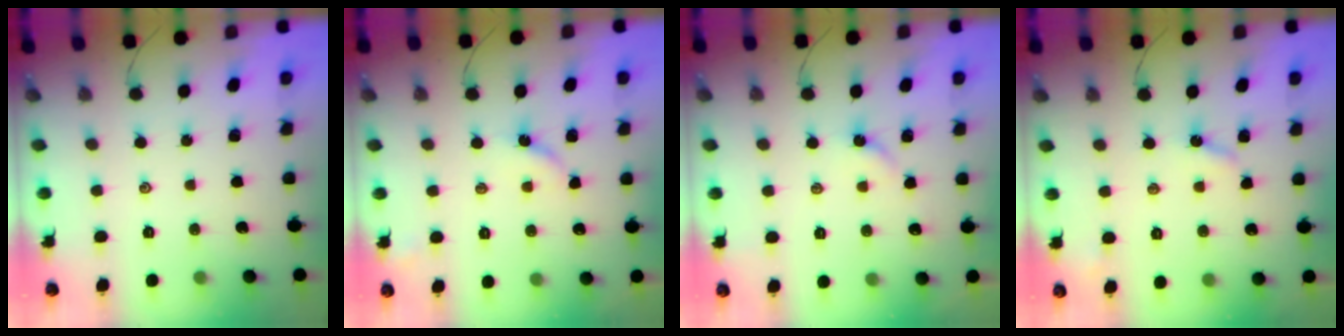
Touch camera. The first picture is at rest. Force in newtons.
{"total": 3.3, "press": 3.3, "slide": 0.5}
{"total": 3.8, "press": 3.8, "slide": 0.7}
{"total": 3.7, "press": 3.7, "slide": 0.5}